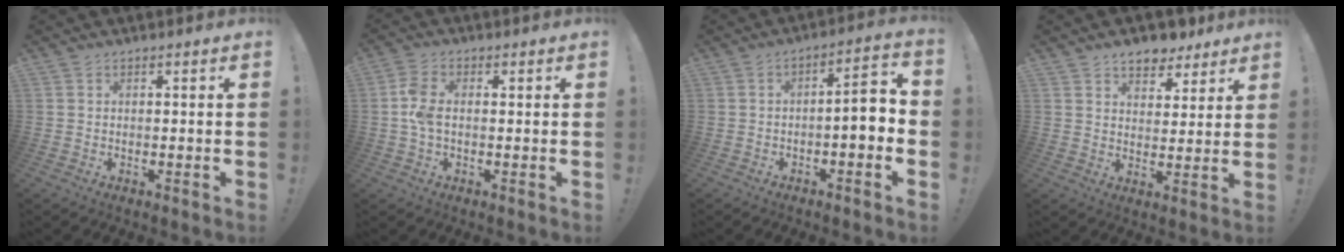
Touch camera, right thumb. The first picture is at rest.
{"total": 6.4, "force": [0.0, 3.6, 5.2], "torque": [-0.112, 0.007, -0.002]}
{"total": 6.5, "force": [-2.1, 0.7, 6.2], "torque": [-0.095, 0.003, -0.039]}
{"total": 7.8, "force": [6.3, 4.2, 1.9], "torque": [-0.027, -0.045, 0.118]}